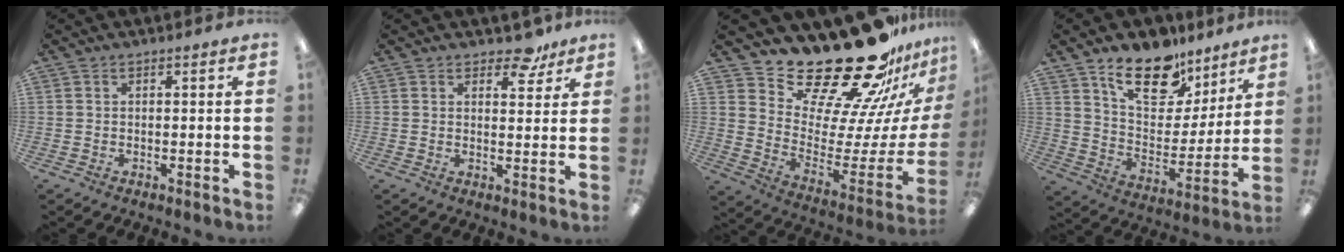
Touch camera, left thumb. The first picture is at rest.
{"total": 6.9, "force": [5.1, 3.5, 3.2], "torque": [-0.026, -0.025, 0.085]}
{"total": 26.6, "force": [22.7, 8.6, 10.8], "torque": [-0.162, -0.183, 0.397]}
{"total": 17.1, "force": [12.3, 9.0, 7.9], "torque": [-0.126, -0.077, 0.219]}